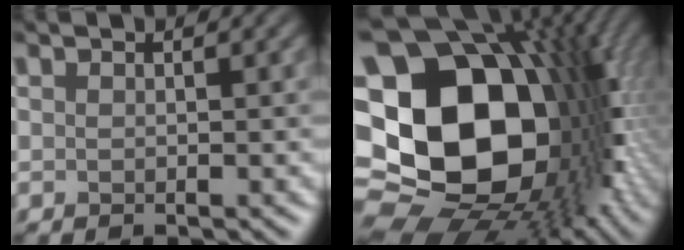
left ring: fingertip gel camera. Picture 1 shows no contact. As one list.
[{"total": 22.4, "force": [-1.9, 17.3, 14.1], "torque": [-0.235, -0.010, -0.065]}]